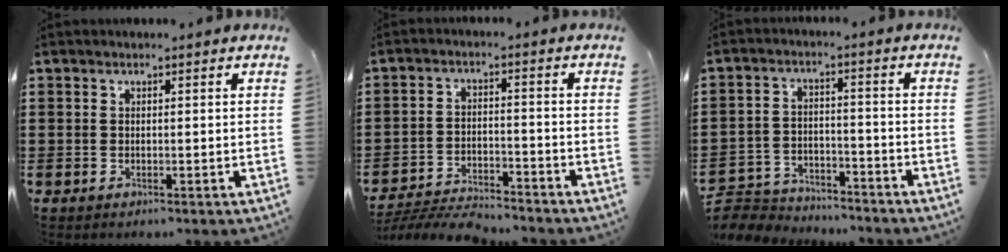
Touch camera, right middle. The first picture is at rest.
{"total": 5.5, "force": [-5.3, 0.7, 1.2], "torque": [-0.024, 0.006, -0.107]}
{"total": 5.2, "force": [-5.1, 1.2, 0.1], "torque": [-0.009, 0.009, -0.108]}